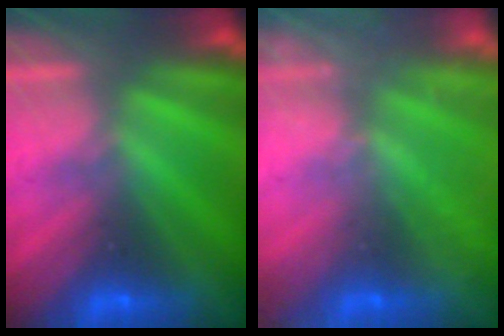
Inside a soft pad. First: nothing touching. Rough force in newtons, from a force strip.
{"total": 2.2}